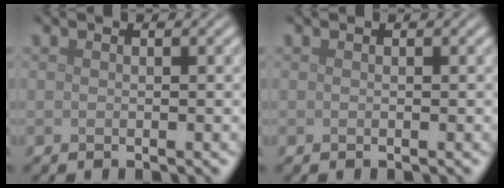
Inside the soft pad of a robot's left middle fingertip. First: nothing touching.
{"total": 0.0}